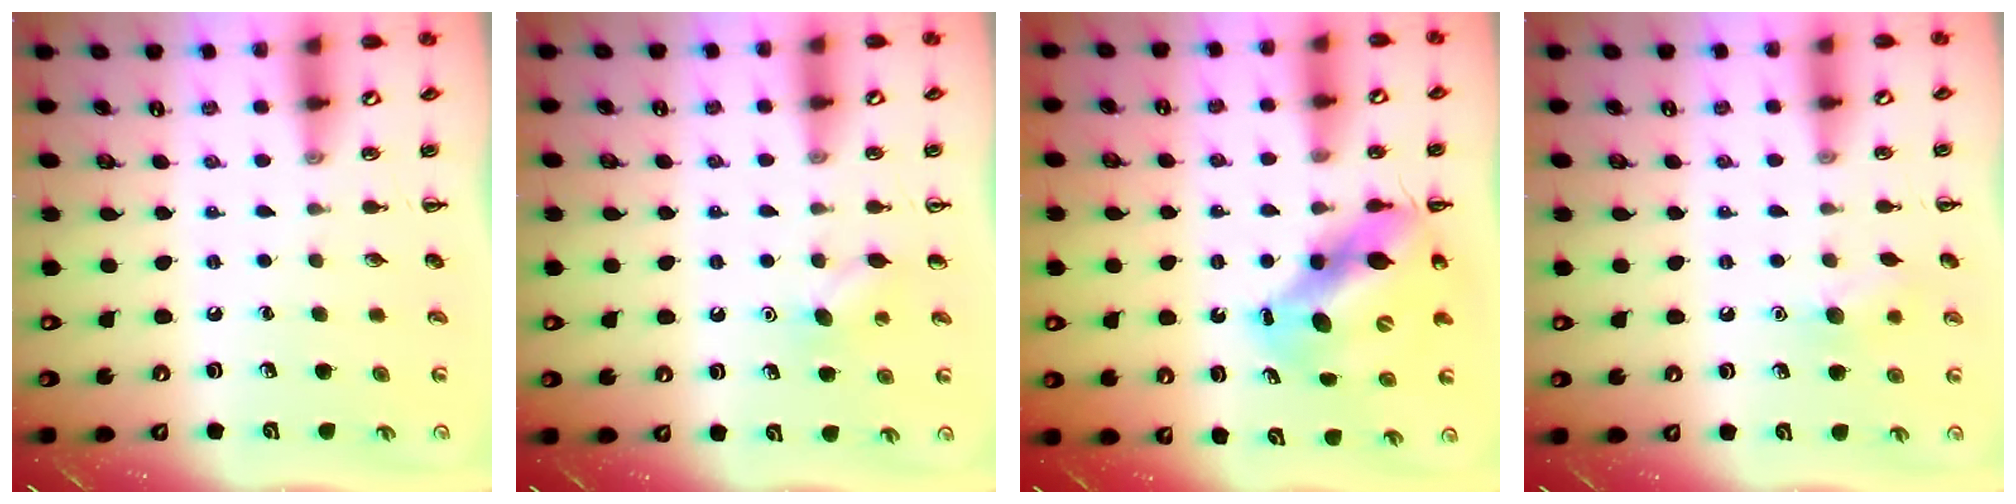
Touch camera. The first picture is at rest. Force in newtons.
{"total": 5.5, "press": 5.3, "slide": 1.5}
{"total": 11.6, "press": 11.2, "slide": 3.1}
{"total": 6.7, "press": 6.6, "slide": 1.4}